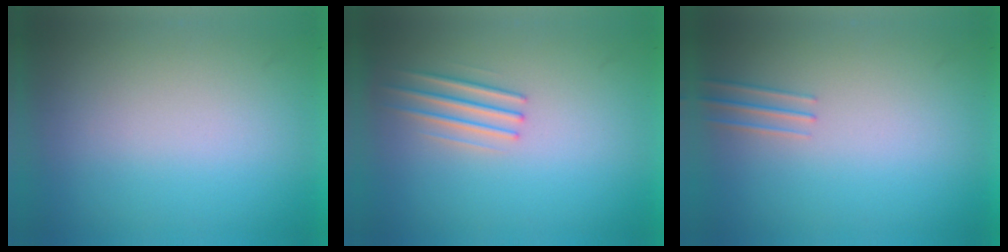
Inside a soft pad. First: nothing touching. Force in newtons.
{"total": 2.4}
{"total": 1.1}